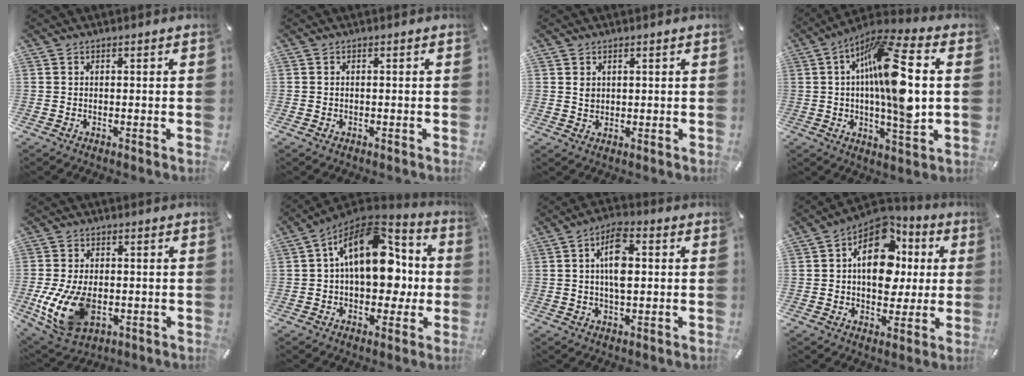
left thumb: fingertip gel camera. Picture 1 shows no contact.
{"total": 0.8, "force": [-0.2, 0.5, 0.6], "torque": [-0.013, 0.001, -0.005]}
{"total": 1.7, "force": [0.7, 1.4, 0.8], "torque": [-0.019, 0.003, 0.012]}
{"total": 18.4, "force": [1.7, 5.3, 17.5], "torque": [-0.317, -0.008, 0.016]}
{"total": 13.9, "force": [-3.0, 9.1, 10.1], "torque": [-0.223, -0.005, -0.051]}
{"total": 19.8, "force": [3.3, 12.8, 14.7], "torque": [-0.222, -0.020, 0.055]}
{"total": 8.8, "force": [1.1, 4.3, 7.6], "torque": [-0.134, 0.008, 0.016]}
{"total": 16.2, "force": [3.1, 11.7, 10.7], "torque": [-0.145, -0.020, 0.057]}